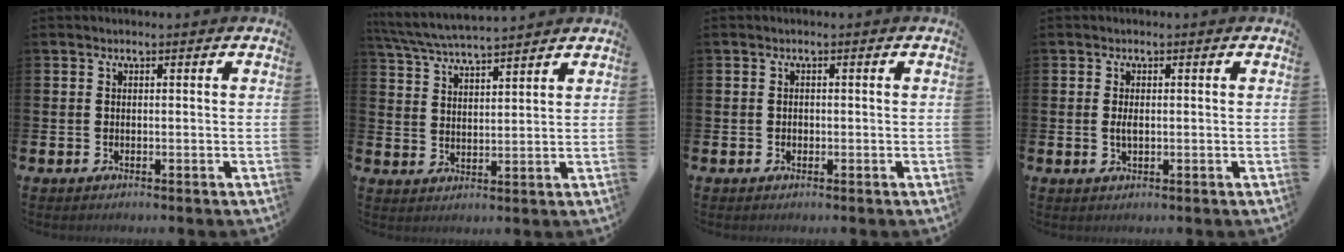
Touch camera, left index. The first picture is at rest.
{"total": 5.5, "force": [5.4, 0.2, 1.1], "torque": [-0.040, -0.030, 0.096]}
{"total": 0.7, "force": [-0.1, 0.7, 0.2], "torque": [0.003, 0.003, -0.006]}
{"total": 1.6, "force": [0.1, 0.7, 1.4], "torque": [-0.020, 0.000, -0.002]}